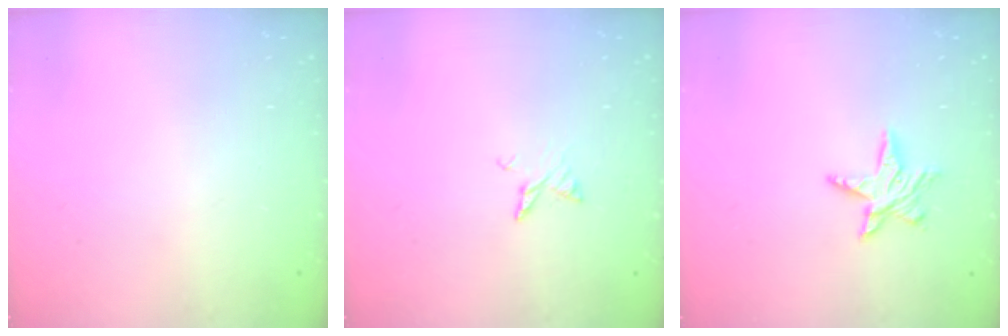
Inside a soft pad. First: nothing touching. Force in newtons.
{"total": 3.5, "press": 3.5, "slide": 0.3}
{"total": 7.2, "press": 7.2, "slide": 0.2}